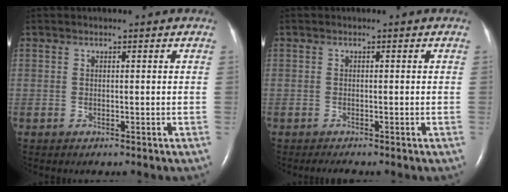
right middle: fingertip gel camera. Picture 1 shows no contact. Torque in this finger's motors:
{"motor_torque": [0.17, -0.17, 0.02, 0.02]}